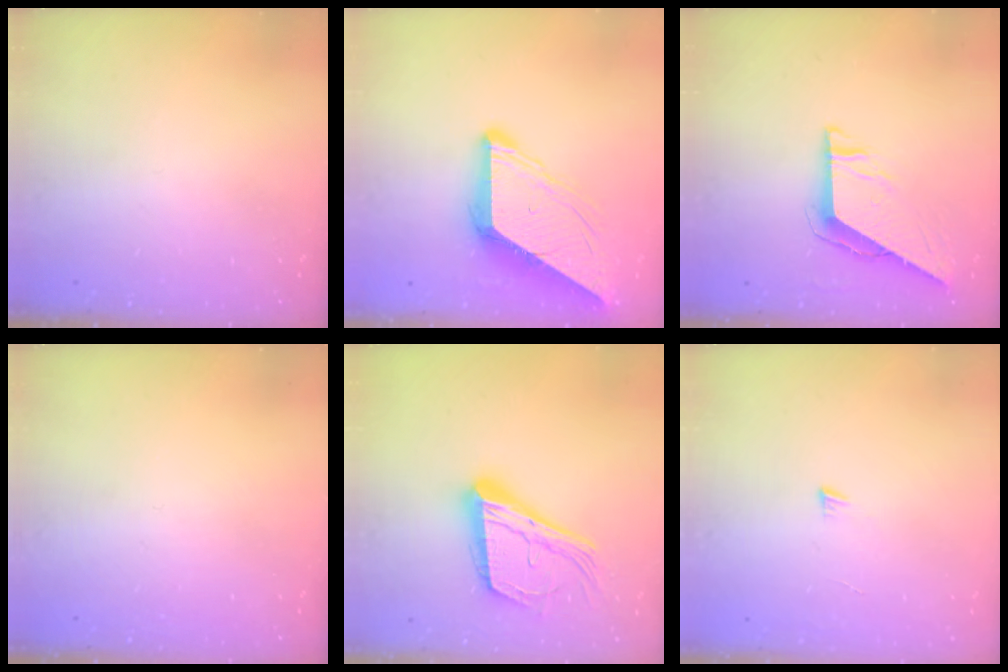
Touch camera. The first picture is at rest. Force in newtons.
{"total": 10.3, "press": 10.3, "slide": 1.1}
{"total": 7.2, "press": 7.2, "slide": 0.5}
{"total": 0.0}
{"total": 21.0, "press": 20.9, "slide": 2.7}
{"total": 3.0, "press": 3.0, "slide": 0.3}